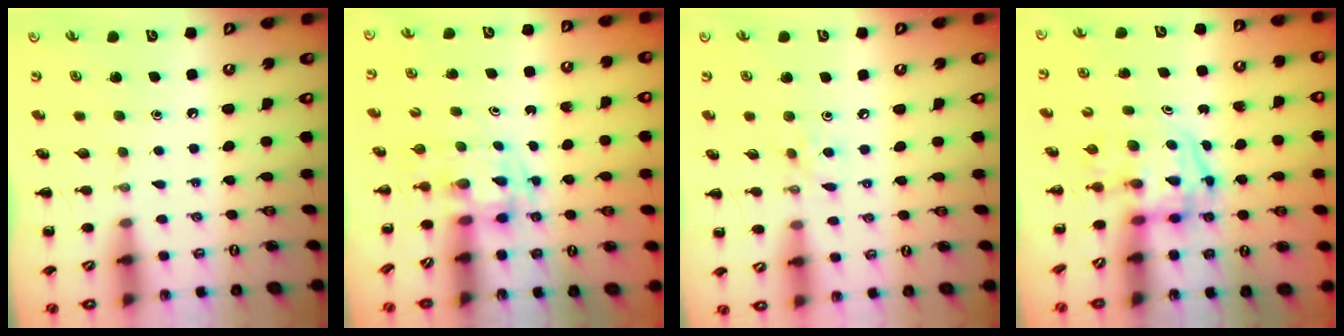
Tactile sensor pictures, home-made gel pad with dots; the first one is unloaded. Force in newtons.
{"total": 2.8, "press": 2.5, "slide": 1.3}
{"total": 5.1, "press": 4.7, "slide": 1.9}
{"total": 3.9, "press": 3.9, "slide": 0.6}